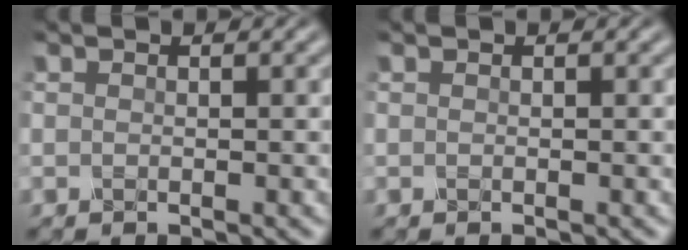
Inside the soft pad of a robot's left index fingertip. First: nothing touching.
{"total": 0.0}